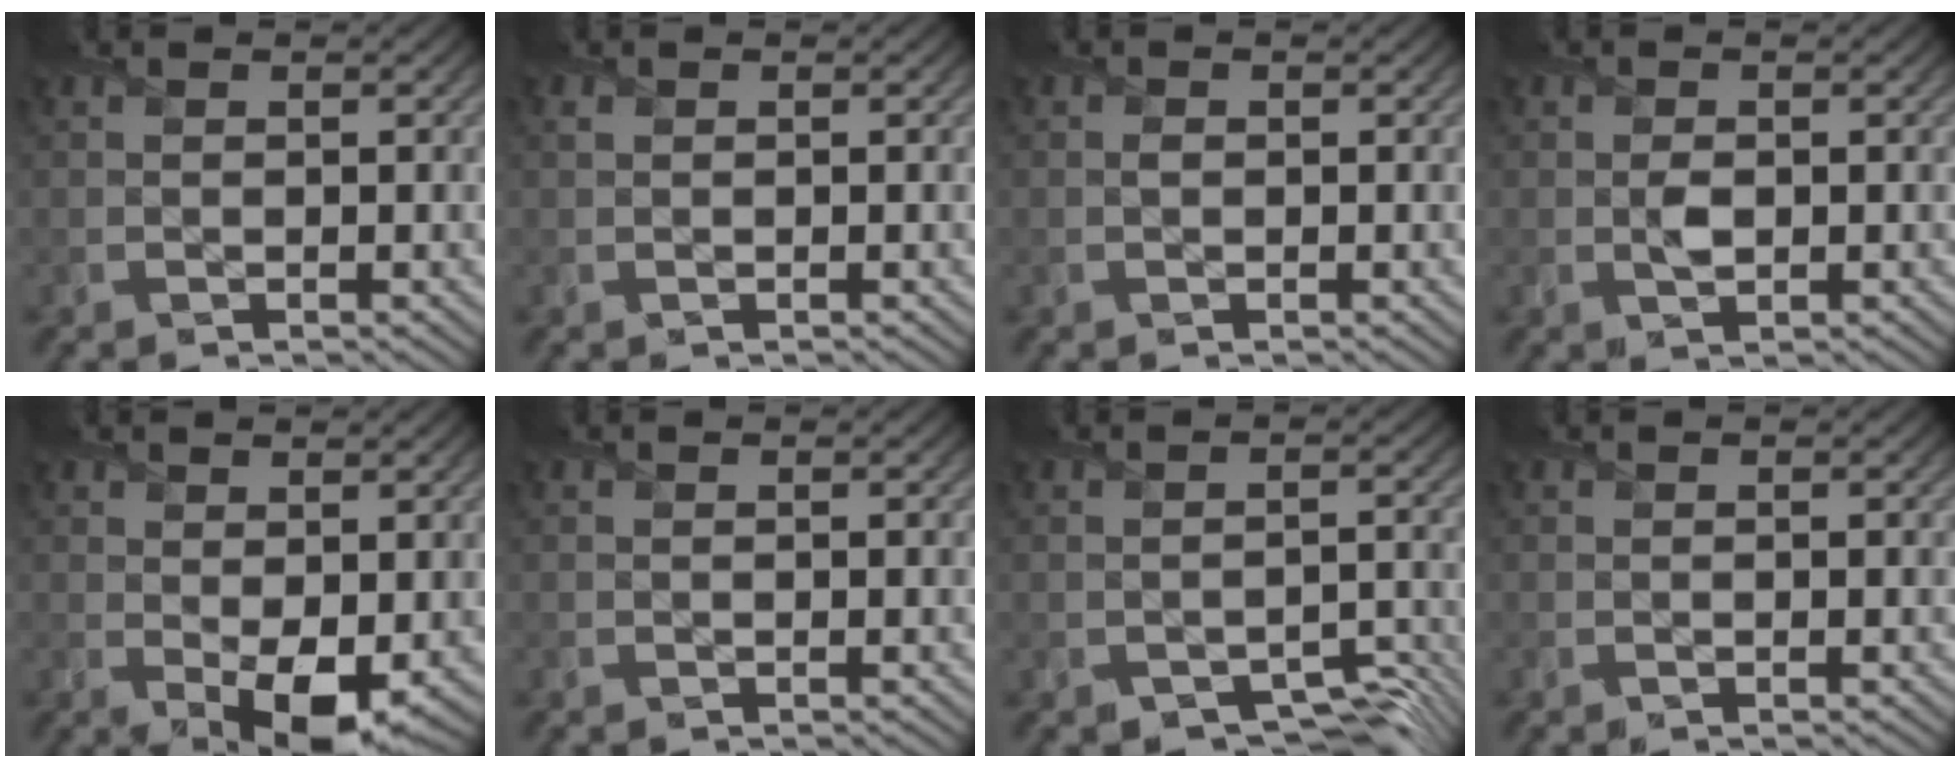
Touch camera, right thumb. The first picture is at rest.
{"total": 0.7, "force": [0.2, 0.6, 0.3], "torque": [-0.006, -0.001, 0.002]}
{"total": 0.6, "force": [0.0, 0.5, 0.3], "torque": [-0.004, -0.003, -0.005]}
{"total": 1.8, "force": [0.0, 1.3, 1.3], "torque": [-0.026, -0.004, -0.001]}
{"total": 5.6, "force": [-0.3, 3.3, 4.5], "torque": [-0.085, -0.021, 0.004]}
{"total": 0.0}
{"total": 4.5, "force": [-3.0, 2.4, 2.4], "torque": [-0.029, -0.014, -0.042]}
{"total": 0.0}